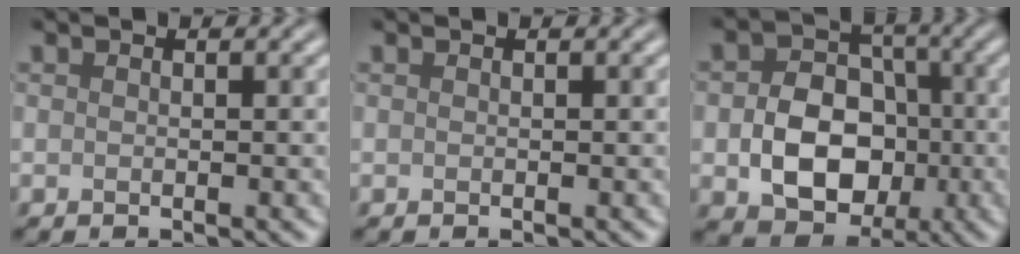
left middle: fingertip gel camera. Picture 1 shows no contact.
{"total": 0.0}
{"total": 7.5, "force": [-1.5, 5.7, 4.6], "torque": [-0.078, -0.004, -0.021]}